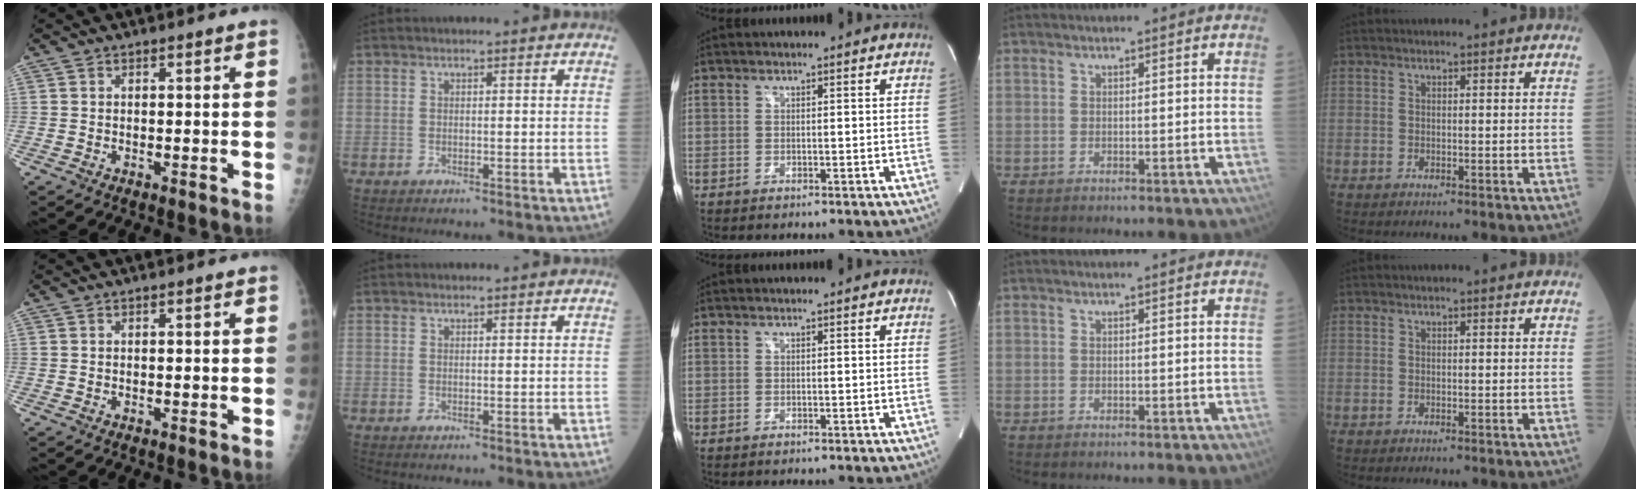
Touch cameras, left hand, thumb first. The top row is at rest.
{}